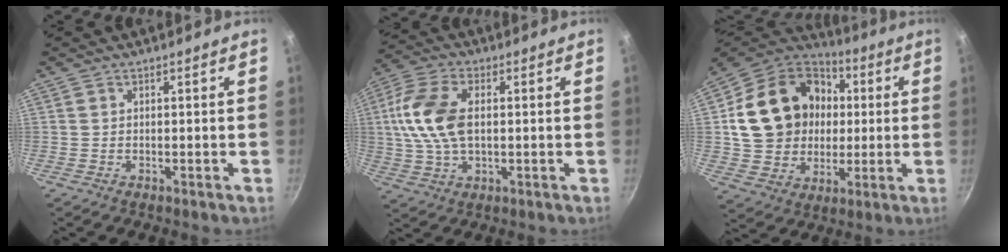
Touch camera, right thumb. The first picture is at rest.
{"total": 12.6, "force": [1.3, 7.2, 10.3], "torque": [-0.203, 0.014, 0.016]}
{"total": 22.8, "force": [3.0, 18.8, 12.5], "torque": [-0.200, 0.029, 0.060]}